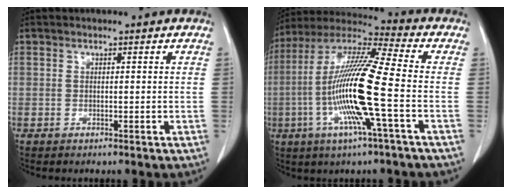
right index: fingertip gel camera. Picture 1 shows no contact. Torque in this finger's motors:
{"motor_torque": [2.14, 0.00, 1.05, 0.21]}